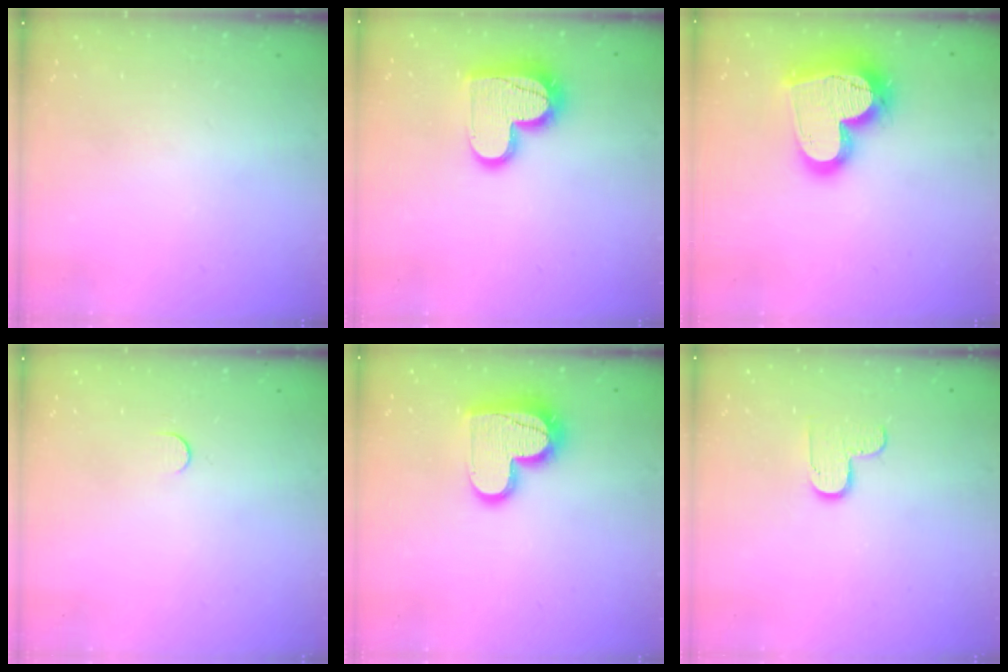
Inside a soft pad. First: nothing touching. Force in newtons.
{"total": 14.8, "press": 14.7, "slide": 1.0}
{"total": 22.4, "press": 22.3, "slide": 1.9}
{"total": 3.8, "press": 3.8, "slide": 0.3}
{"total": 14.8, "press": 14.7, "slide": 1.0}
{"total": 6.5, "press": 6.5, "slide": 0.5}